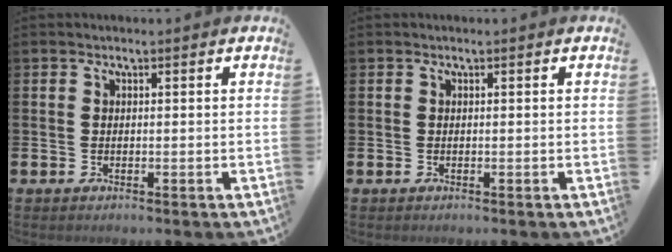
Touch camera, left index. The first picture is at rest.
{"total": 0.0}